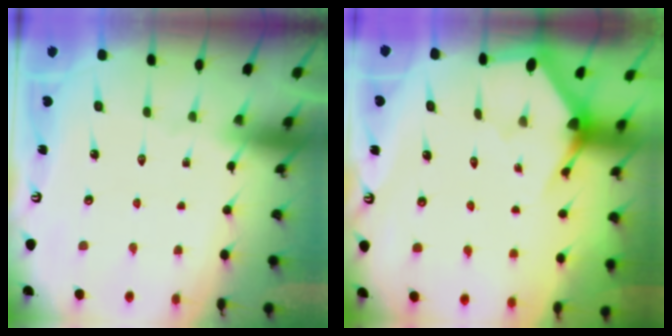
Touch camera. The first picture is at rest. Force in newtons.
{"total": 3.1, "press": 3.1, "slide": 0.2}